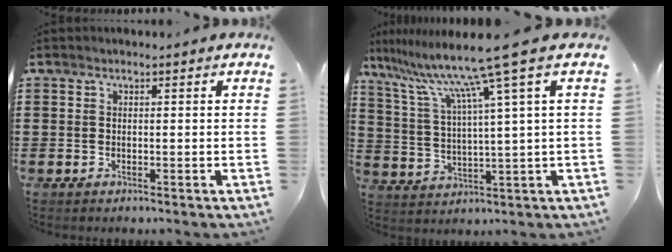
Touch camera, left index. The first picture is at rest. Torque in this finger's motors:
{"motor_torque": [1.36, -0.78, 0.66, 0.20]}